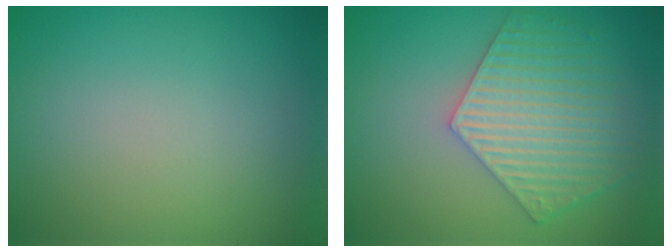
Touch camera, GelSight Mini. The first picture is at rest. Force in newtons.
{"total": 5.9, "press": 4.6, "slide": 3.6}